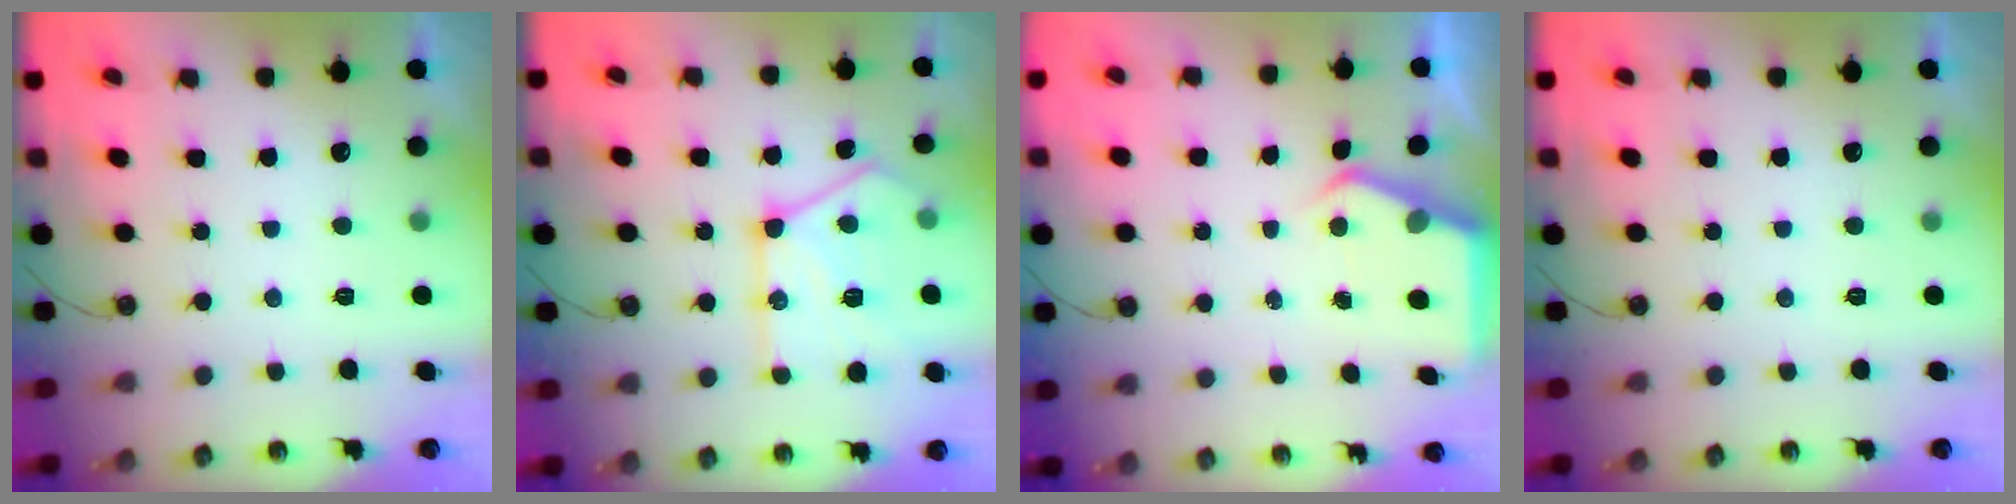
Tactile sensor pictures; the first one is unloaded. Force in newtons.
{"total": 17.4, "press": 17.3, "slide": 0.8}
{"total": 4.2, "press": 4.1, "slide": 0.6}
{"total": 0.0}